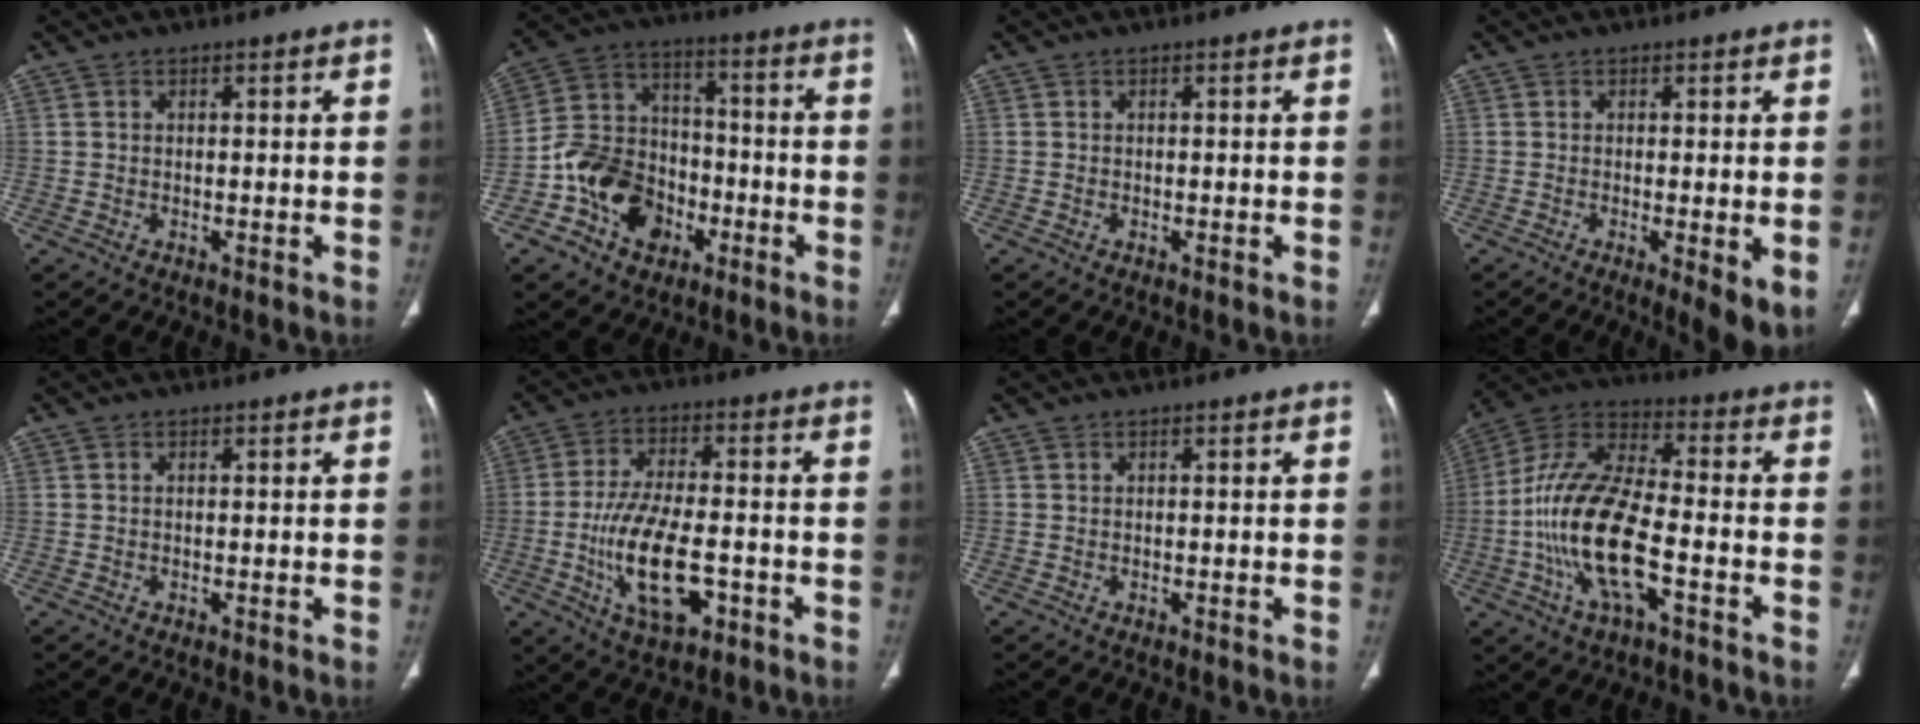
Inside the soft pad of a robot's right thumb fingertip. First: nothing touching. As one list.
[{"total": 14.7, "force": [-6.0, 11.2, 7.3], "torque": [-0.094, 0.057, -0.107]}, {"total": 0.0}, {"total": 6.2, "force": [-1.4, 1.2, 5.9], "torque": [-0.093, -0.021, -0.022]}, {"total": 0.0}, {"total": 14.1, "force": [-4.2, 6.4, 11.9], "torque": [-0.216, 0.012, -0.066]}, {"total": 0.0}, {"total": 18.2, "force": [-5.0, 7.1, 16.0], "torque": [-0.326, 0.033, -0.094]}]